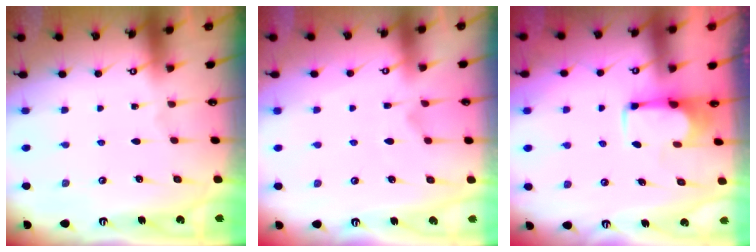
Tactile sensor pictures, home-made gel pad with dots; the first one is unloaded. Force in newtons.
{"total": 1.1, "press": 0.3, "slide": 1.0}
{"total": 1.7, "press": 1.5, "slide": 0.9}